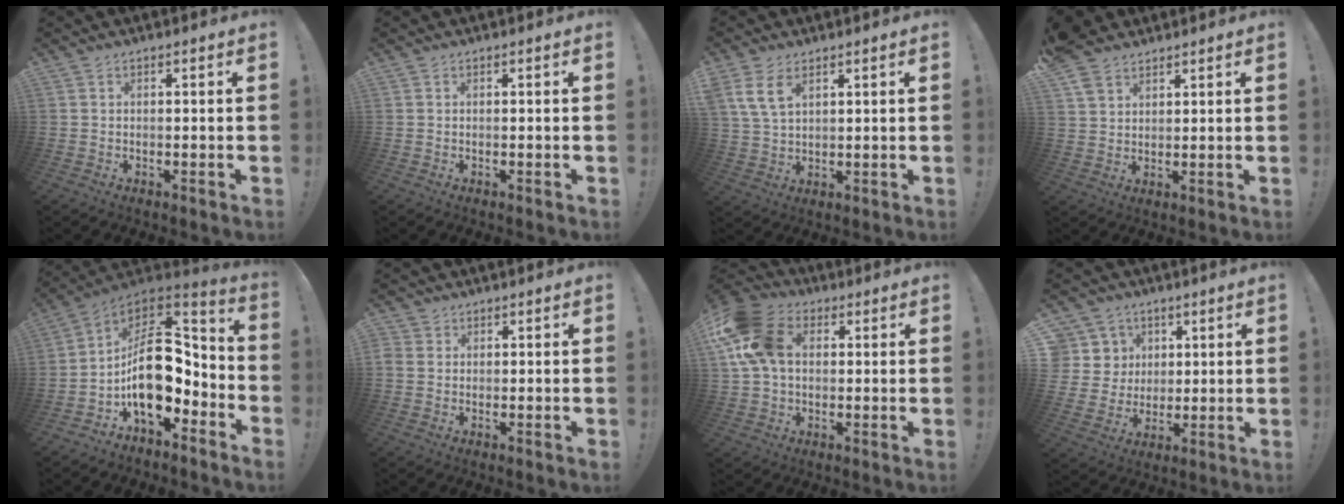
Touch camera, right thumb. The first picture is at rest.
{"total": 0.0}
{"total": 8.0, "force": [4.1, 4.6, 5.1], "torque": [-0.097, -0.007, 0.081]}
{"total": 6.7, "force": [4.9, 4.0, 2.2], "torque": [-0.033, -0.024, 0.097]}
{"total": 20.1, "force": [-1.7, 12.6, 15.6], "torque": [-0.259, 0.011, -0.018]}
{"total": 2.4, "force": [1.0, 2.1, 0.6], "torque": [-0.009, 0.000, 0.019]}
{"total": 16.2, "force": [3.8, 11.7, 10.5], "torque": [-0.199, 0.005, 0.075]}
{"total": 9.8, "force": [3.4, 8.9, 2.3], "torque": [-0.035, -0.018, 0.076]}